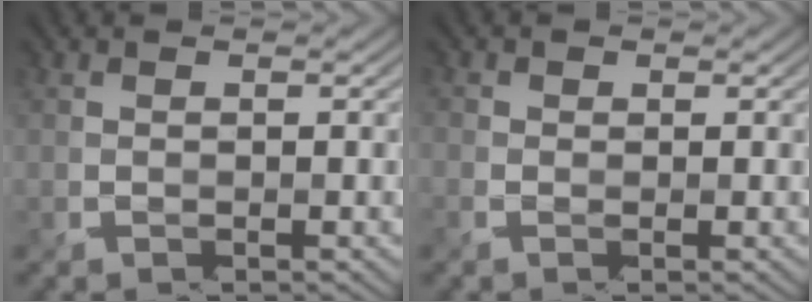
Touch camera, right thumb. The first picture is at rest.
{"total": 1.0, "force": [0.0, 1.0, 0.2], "torque": [-0.005, 0.001, -0.006]}